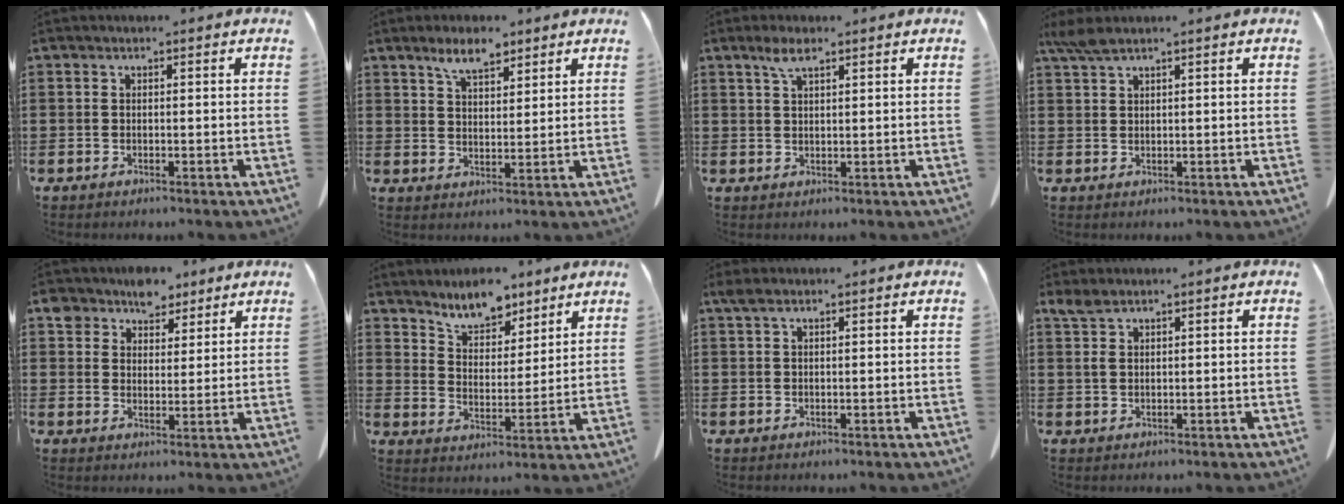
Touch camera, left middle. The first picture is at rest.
{"total": 5.5, "force": [4.2, 2.0, 3.0], "torque": [-0.063, -0.005, 0.074]}
{"total": 3.2, "force": [2.0, 0.9, 2.3], "torque": [-0.050, 0.003, 0.036]}
{"total": 2.4, "force": [1.9, 0.3, 1.5], "torque": [-0.036, -0.001, 0.036]}
{"total": 6.5, "force": [5.2, 3.7, 1.3], "torque": [-0.035, -0.009, 0.097]}
{"total": 6.5, "force": [5.9, 2.2, 1.6], "torque": [-0.047, -0.024, 0.108]}
{"total": 1.5, "force": [0.8, 0.4, 1.1], "torque": [-0.026, 0.000, 0.016]}
{"total": 2.5, "force": [1.6, 0.9, 1.6], "torque": [-0.046, 0.000, 0.027]}